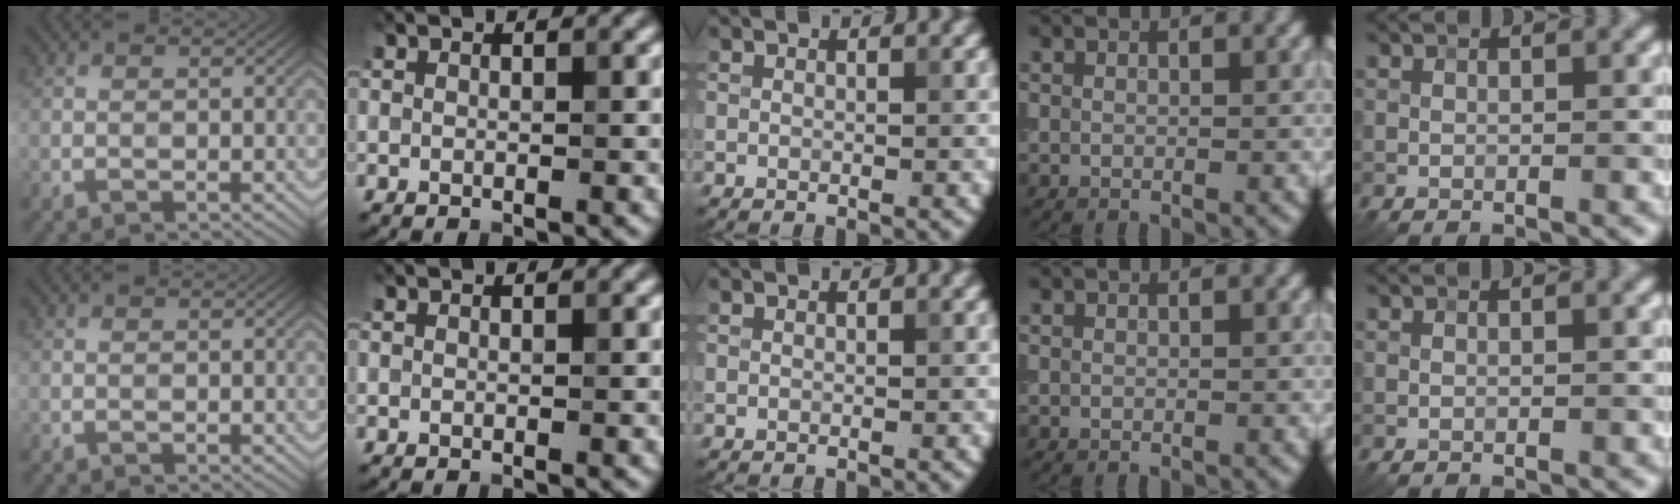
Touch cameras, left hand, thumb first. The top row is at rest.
{}